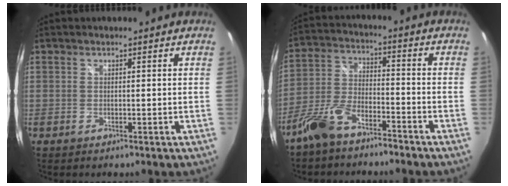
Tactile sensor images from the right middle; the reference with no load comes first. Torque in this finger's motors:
{"motor_torque": [0.77, -0.82, 0.19, 0.11]}